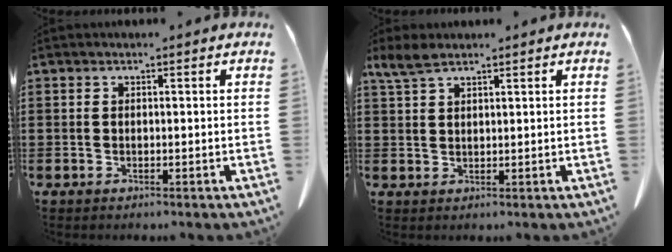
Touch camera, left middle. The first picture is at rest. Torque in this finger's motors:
{"motor_torque": [0.14, -0.09, 0.04, 0.04]}